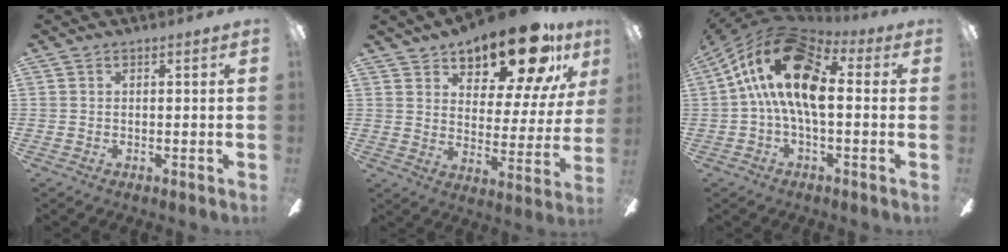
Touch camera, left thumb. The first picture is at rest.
{"total": 18.4, "force": [14.1, 6.7, 9.8], "torque": [-0.156, -0.096, 0.236]}
{"total": 20.5, "force": [4.4, 10.2, 17.3], "torque": [-0.328, -0.004, 0.078]}